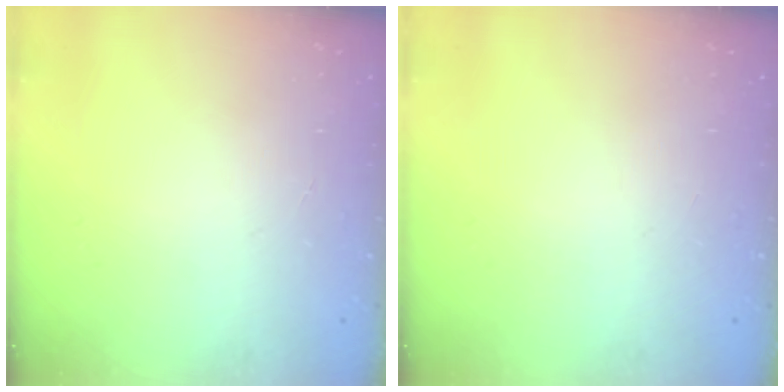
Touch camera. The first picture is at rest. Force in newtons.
{"total": 0.0}